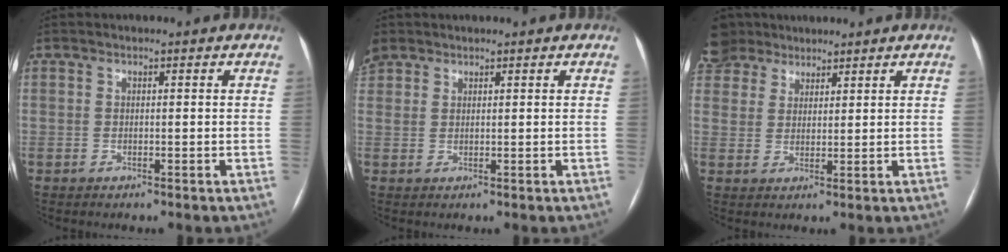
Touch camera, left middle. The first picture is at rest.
{"total": 1.1, "force": [1.1, 0.2, -0.2], "torque": [-0.009, 0.003, 0.033]}
{"total": 6.7, "force": [5.7, 3.4, 0.8], "torque": [-0.030, 0.018, 0.119]}